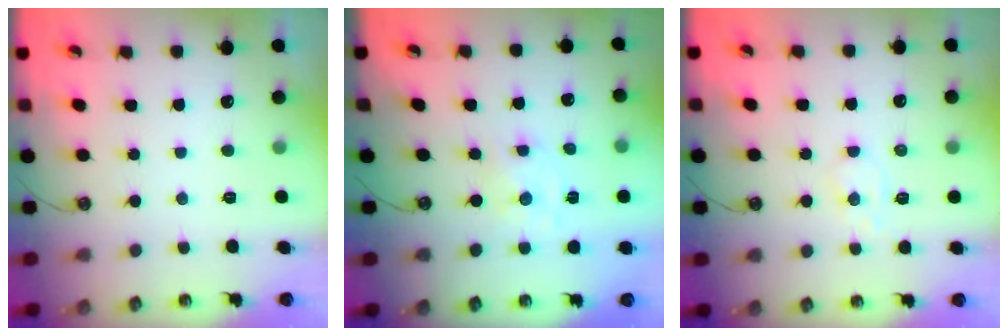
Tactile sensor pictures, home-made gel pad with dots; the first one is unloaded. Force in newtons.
{"total": 0.8, "press": 0.8, "slide": 0.1}
{"total": 4.4, "press": 4.3, "slide": 1.0}